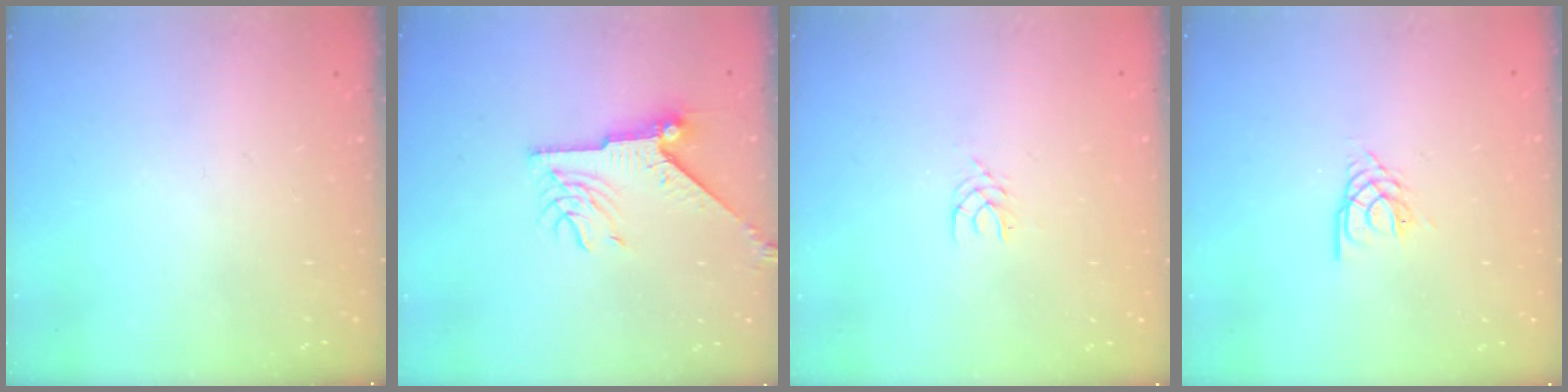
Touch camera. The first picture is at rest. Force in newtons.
{"total": 9.7, "press": 9.7, "slide": 0.3}
{"total": 2.9, "press": 2.9, "slide": 0.4}
{"total": 2.5, "press": 2.4, "slide": 0.4}